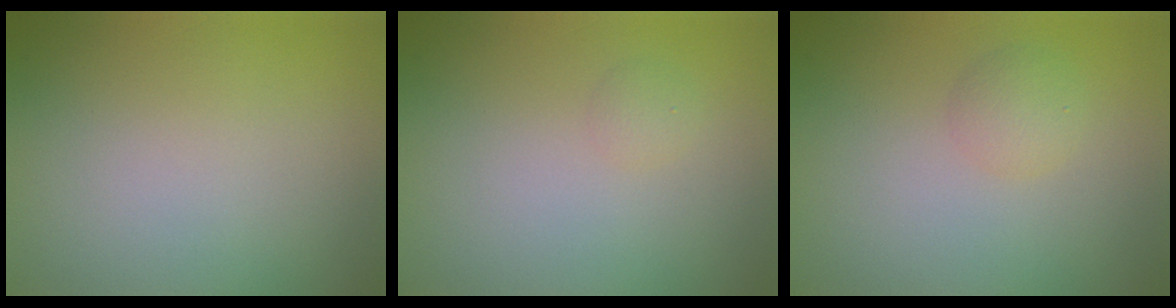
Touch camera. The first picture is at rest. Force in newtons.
{"total": 0.8, "press": 0.8, "slide": 0.0}
{"total": 1.6, "press": 1.5, "slide": 0.1}